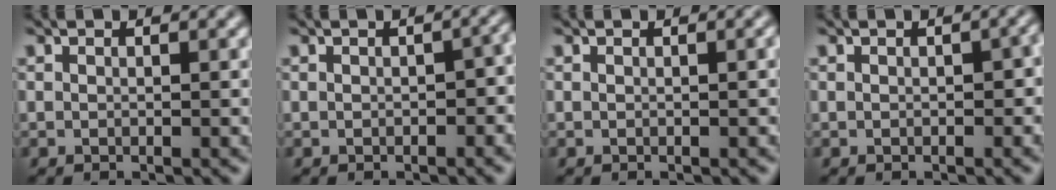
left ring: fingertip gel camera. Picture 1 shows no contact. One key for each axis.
{"total": 1.8, "fx": -0.2, "fy": 0.9, "fz": 1.5, "tx": -0.018, "ty": 0.001, "tz": -0.003}
{"total": 0.5, "fx": 0.1, "fy": 0.1, "fz": 0.5, "tx": -0.006, "ty": 0.001, "tz": 0.001}
{"total": 1.3, "fx": 0.0, "fy": 0.7, "fz": 1.1, "tx": -0.014, "ty": 0.001, "tz": 0.001}